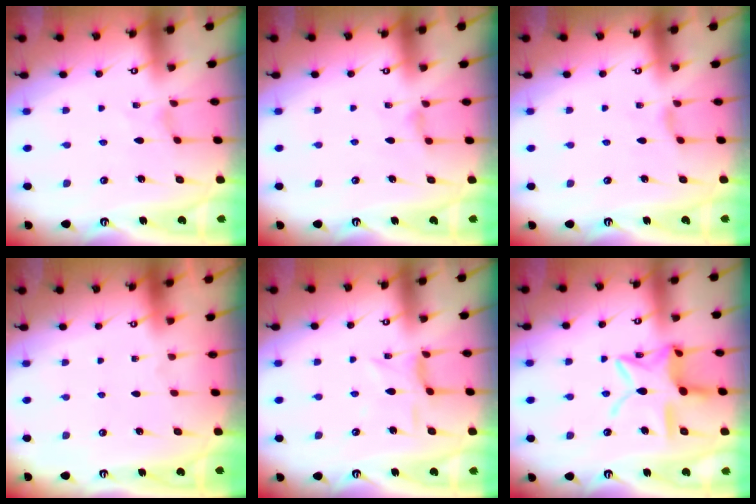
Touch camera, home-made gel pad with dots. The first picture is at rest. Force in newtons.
{"total": 4.6, "press": 4.5, "slide": 0.6}
{"total": 2.2, "press": 2.2, "slide": 0.5}
{"total": 0.0}
{"total": 4.3, "press": 4.2, "slide": 0.9}
{"total": 14.2, "press": 14.2, "slide": 1.2}